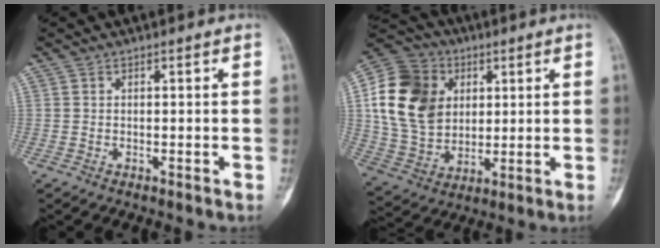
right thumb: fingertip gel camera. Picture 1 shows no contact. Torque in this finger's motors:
{"motor_torque": [-0.49, 1.80, 1.21, 0.18, 0.51]}